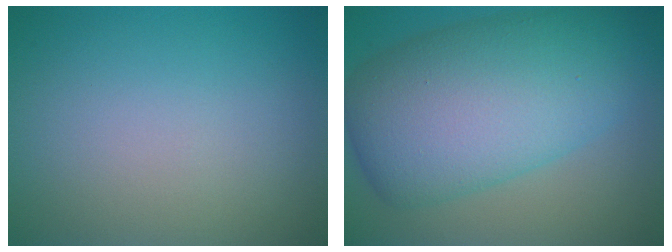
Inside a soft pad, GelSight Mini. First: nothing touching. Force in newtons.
{"total": 11.7, "press": 11.7, "slide": 0.3}